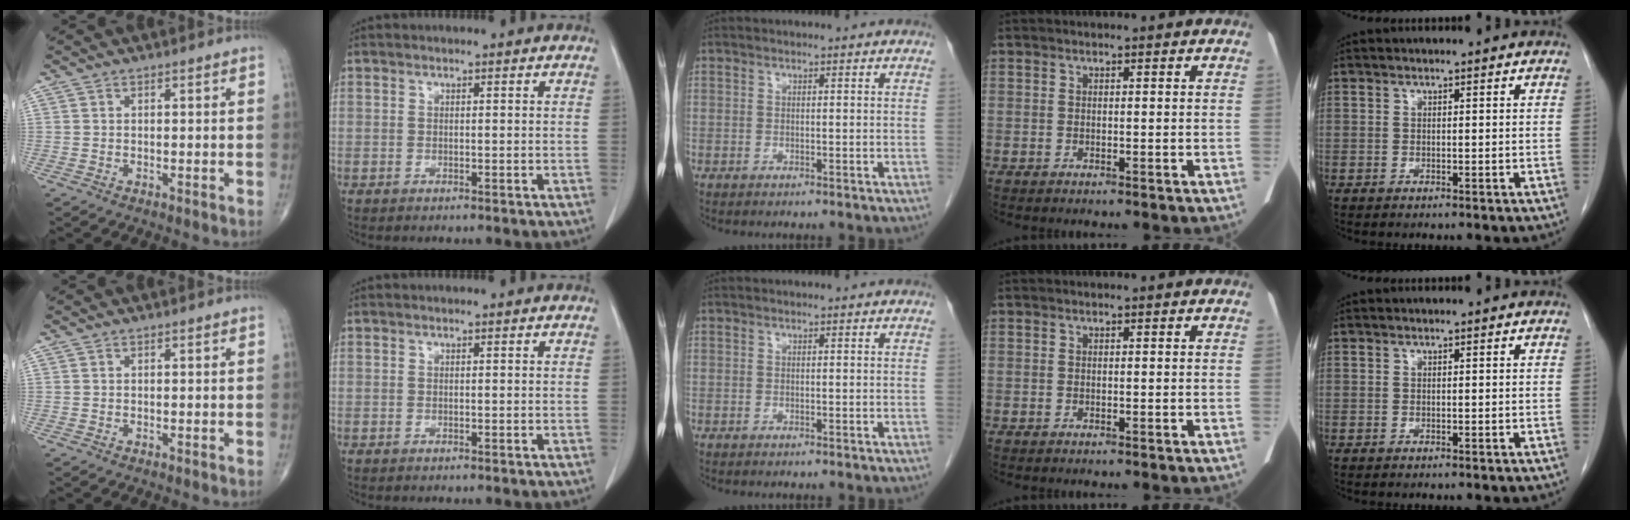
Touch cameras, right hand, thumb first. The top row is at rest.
{}